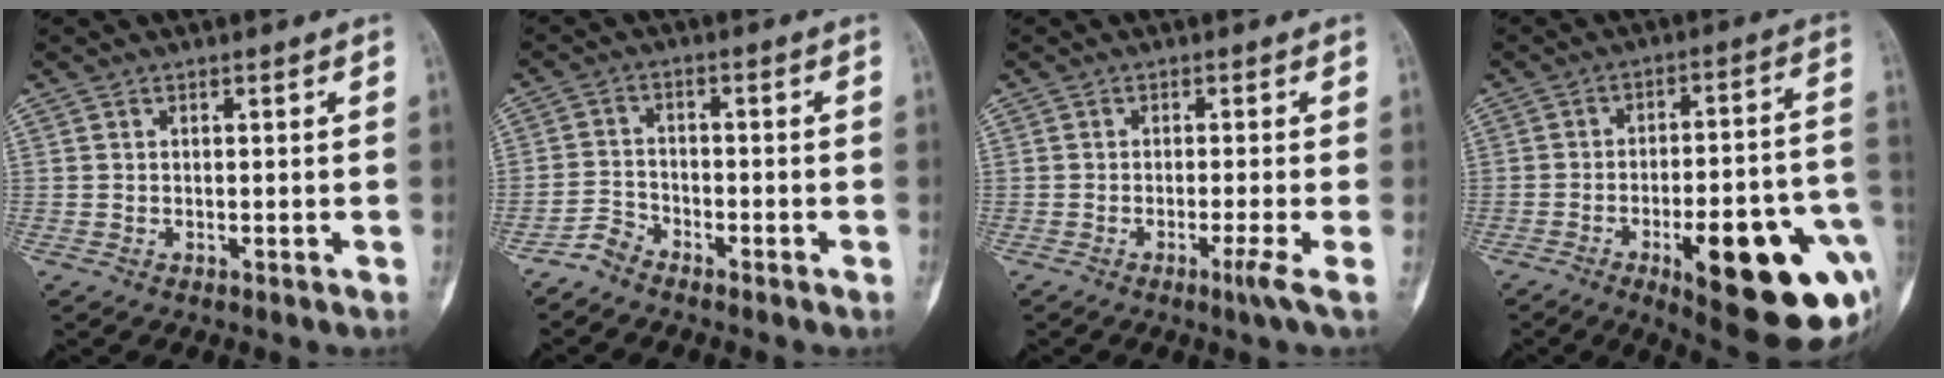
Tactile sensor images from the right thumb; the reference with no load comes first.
{"total": 3.2, "force": [-3.0, 1.2, 0.2], "torque": [-0.002, 0.008, -0.065]}
{"total": 2.8, "force": [-1.3, -0.9, 2.3], "torque": [-0.053, -0.007, -0.027]}
{"total": 24.3, "force": [-8.7, 7.8, 21.3], "torque": [-0.228, 0.028, -0.102]}